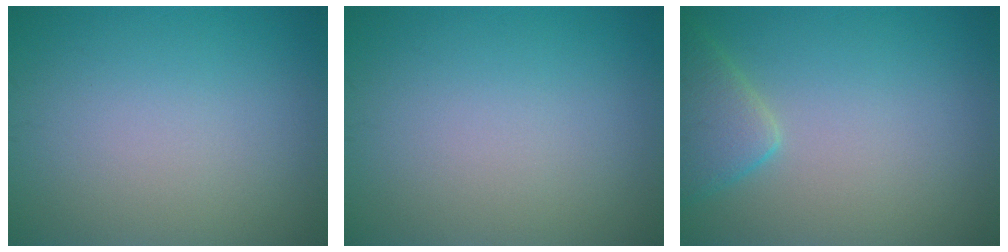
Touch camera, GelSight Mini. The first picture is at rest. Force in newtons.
{"total": 0.0}
{"total": 3.3, "press": 3.3, "slide": 0.3}